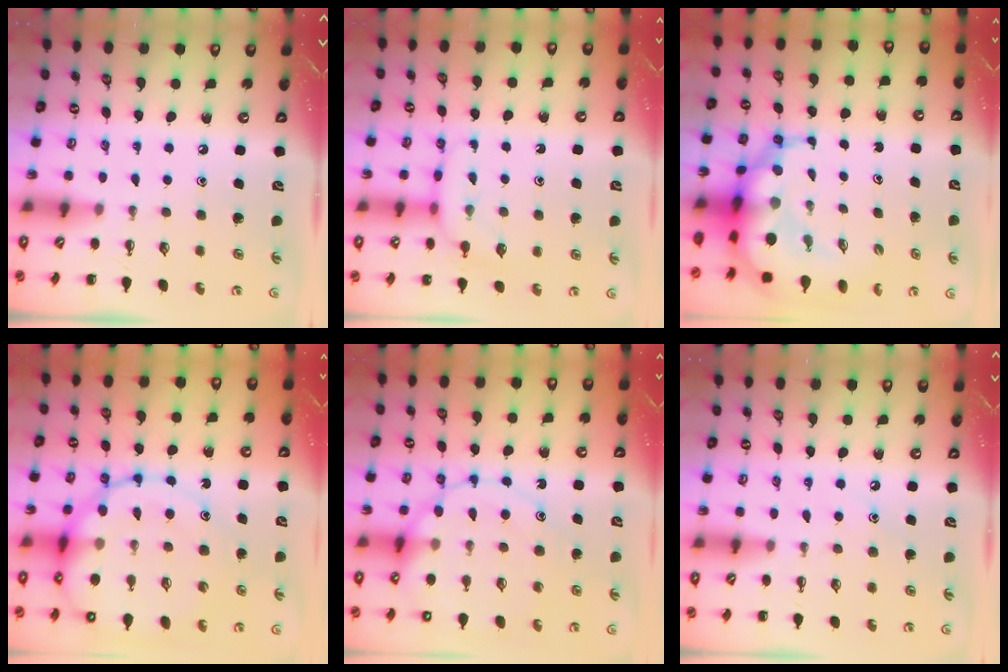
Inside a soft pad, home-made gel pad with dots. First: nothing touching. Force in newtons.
{"total": 8.4, "press": 8.2, "slide": 1.6}
{"total": 10.9, "press": 10.5, "slide": 2.7}
{"total": 20.6, "press": 20.3, "slide": 3.6}
{"total": 14.5, "press": 14.4, "slide": 2.1}
{"total": 7.3, "press": 7.1, "slide": 1.5}